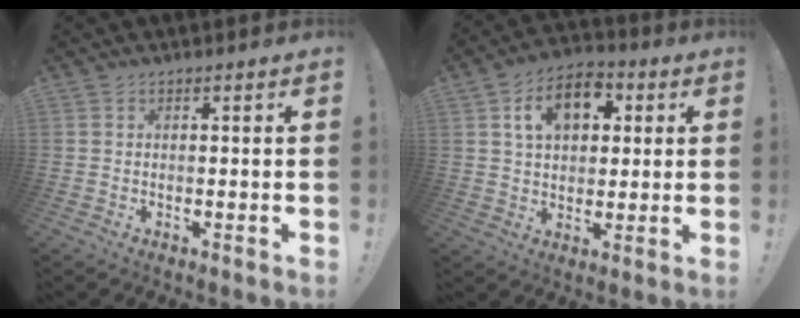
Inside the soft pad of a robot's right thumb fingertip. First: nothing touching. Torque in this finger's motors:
{"motor_torque": [1.27, 1.54, 0.59, 0.14, 0.03]}